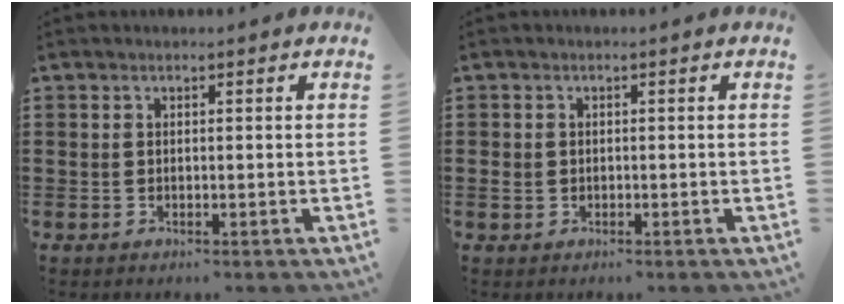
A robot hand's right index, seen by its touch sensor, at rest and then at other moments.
{"total": 1.4, "force": [-0.4, 1.2, 0.6], "torque": [-0.016, 0.001, -0.009]}